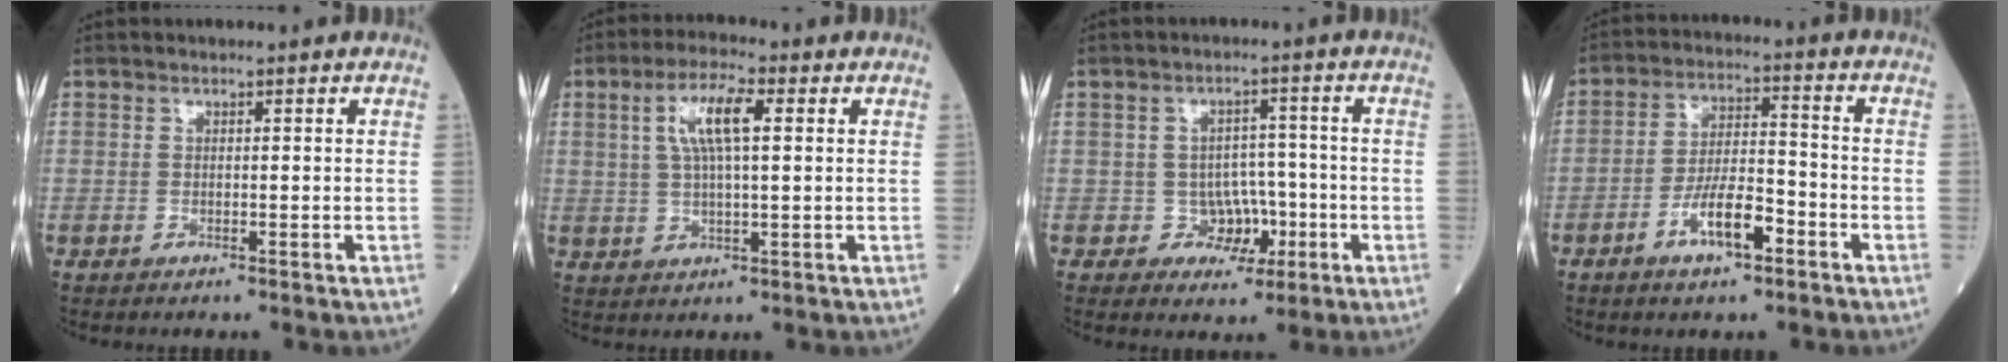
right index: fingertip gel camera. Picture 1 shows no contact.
{"total": 7.4, "force": [2.1, 1.5, 6.9], "torque": [-0.138, 0.013, 0.039]}
{"total": 4.7, "force": [-1.4, 4.2, 1.6], "torque": [-0.005, 0.012, -0.015]}
{"total": 8.2, "force": [-4.2, 2.3, 6.7], "torque": [-0.128, 0.006, -0.075]}